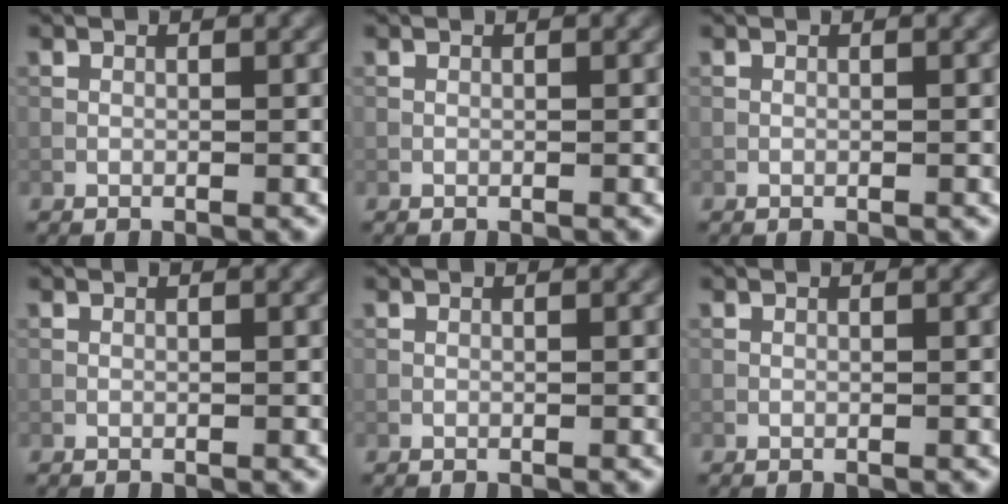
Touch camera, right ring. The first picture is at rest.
{"total": 0.0}
{"total": 0.0}
{"total": 0.0}
{"total": 0.0}
{"total": 0.0}